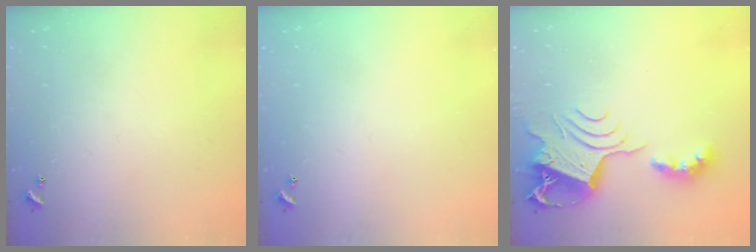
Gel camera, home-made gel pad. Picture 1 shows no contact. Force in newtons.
{"total": 0.0}
{"total": 10.3, "press": 10.2, "slide": 1.3}